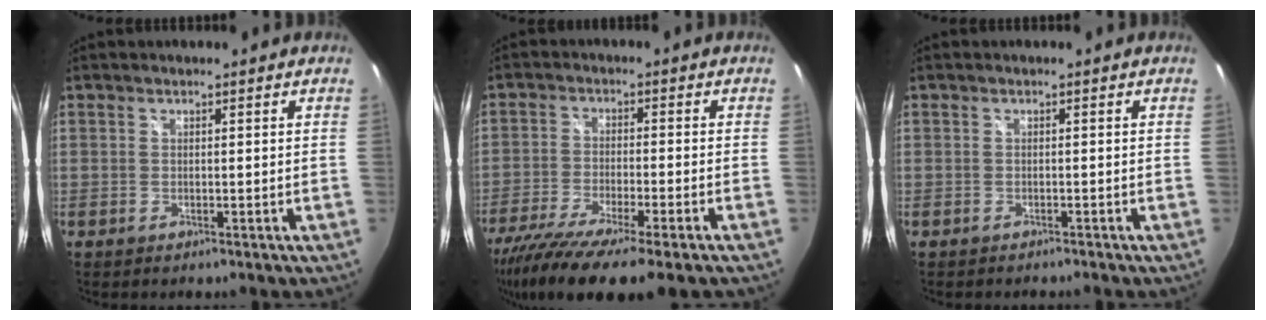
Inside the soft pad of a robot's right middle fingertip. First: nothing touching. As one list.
[{"total": 14.4, "force": [-11.0, 0.9, 9.2], "torque": [-0.183, -0.053, -0.185]}, {"total": 1.2, "force": [-1.2, 0.4, 0.1], "torque": [-0.009, -0.005, -0.017]}]